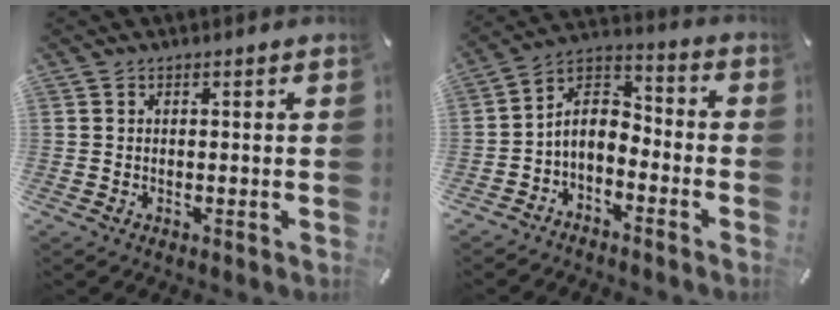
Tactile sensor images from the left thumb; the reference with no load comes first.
{"total": 7.0, "force": [-2.8, 4.9, 4.1], "torque": [-0.087, 0.010, -0.054]}